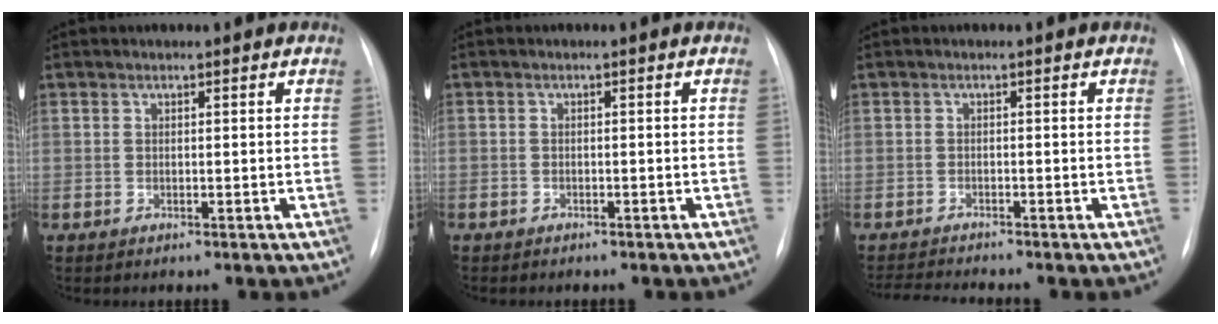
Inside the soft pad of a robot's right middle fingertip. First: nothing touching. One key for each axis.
{"total": 1.9, "fx": -1.5, "fy": 1.0, "fz": 0.6, "tx": -0.012, "ty": 0.000, "tz": -0.015}
{"total": 4.2, "fx": -4.0, "fy": -0.7, "fz": 1.0, "tx": -0.019, "ty": -0.017, "tz": -0.067}